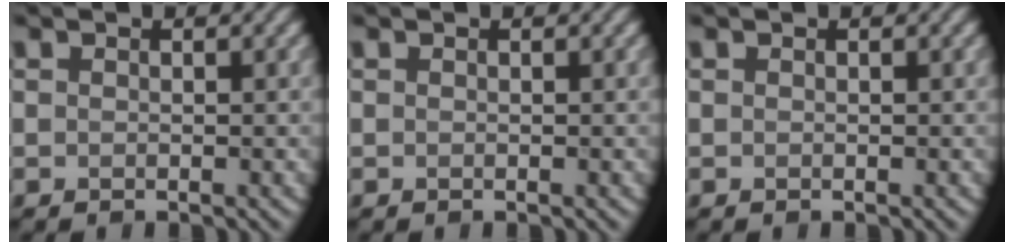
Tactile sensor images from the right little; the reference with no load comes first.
{"total": 0.0}
{"total": 0.0}